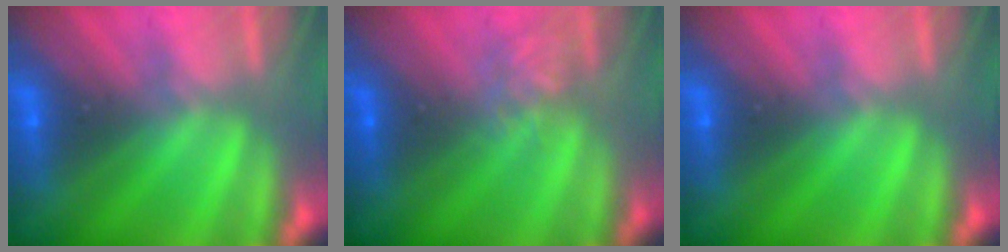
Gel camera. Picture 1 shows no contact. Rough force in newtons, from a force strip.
{"total": 2.1}
{"total": 0.0}